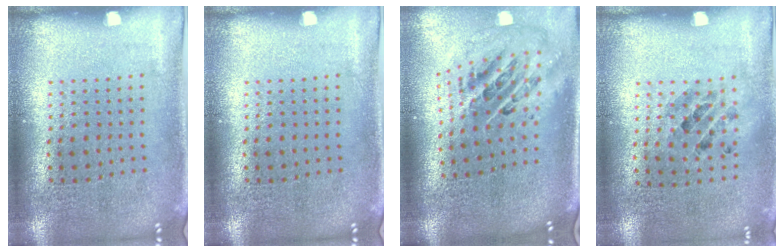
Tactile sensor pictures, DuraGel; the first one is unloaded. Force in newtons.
{"total": 0.0}
{"total": 2.9, "press": 1.9, "slide": 2.1}
{"total": 0.9, "press": 0.9, "slide": 0.1}